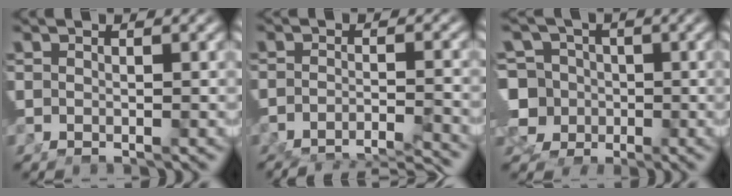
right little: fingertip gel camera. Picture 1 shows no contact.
{"total": 10.3, "force": [-9.2, 3.8, 2.5], "torque": [-0.030, -0.031, -0.136]}
{"total": 12.7, "force": [-2.3, 11.8, 4.0], "torque": [-0.116, -0.064, -0.035]}